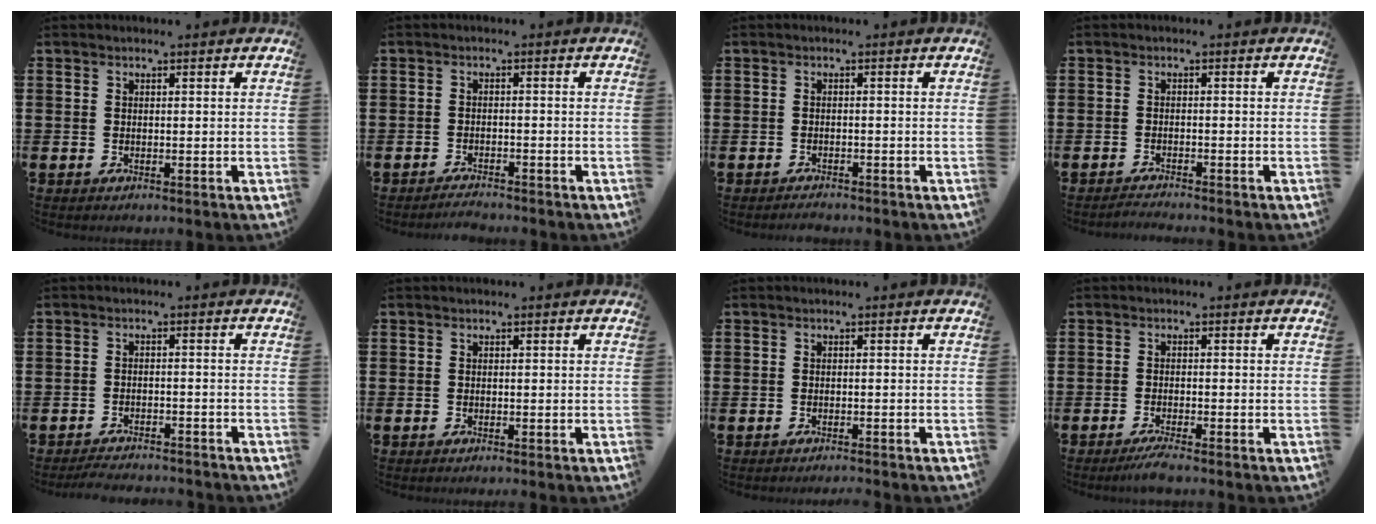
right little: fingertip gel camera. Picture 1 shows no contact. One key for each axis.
{"total": 1.6, "fx": -1.6, "fy": 0.0, "fz": 0.0, "tx": -0.005, "ty": 0.003, "tz": -0.032}
{"total": 1.0, "fx": -1.0, "fy": 0.1, "fz": 0.0, "tx": -0.004, "ty": -0.001, "tz": -0.021}
{"total": 1.1, "fx": -1.1, "fy": -0.1, "fz": 0.1, "tx": -0.005, "ty": -0.001, "tz": -0.021}
{"total": 2.2, "fx": -2.2, "fy": 0.0, "fz": 0.1, "tx": -0.006, "ty": 0.004, "tz": -0.045}
{"total": 0.0}
{"total": 0.8, "fx": -0.7, "fy": -0.1, "fz": 0.1, "tx": -0.001, "ty": -0.001, "tz": -0.015}
{"total": 2.1, "fx": -1.5, "fy": 0.1, "fz": 1.5, "tx": -0.025, "ty": 0.001, "tz": -0.028}